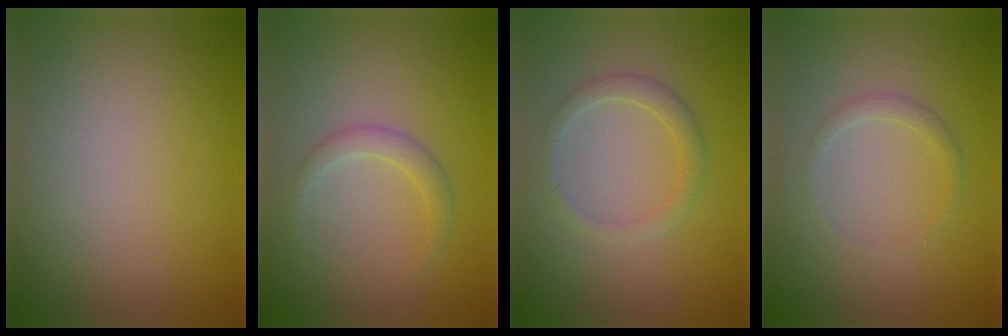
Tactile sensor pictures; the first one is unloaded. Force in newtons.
{"total": 1.6, "press": 1.6, "slide": 0.1}
{"total": 1.9, "press": 1.9, "slide": 0.1}
{"total": 1.1, "press": 1.1, "slide": 0.0}